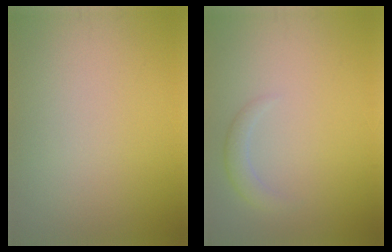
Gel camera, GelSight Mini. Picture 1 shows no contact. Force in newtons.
{"total": 1.5, "press": 1.5, "slide": 0.1}